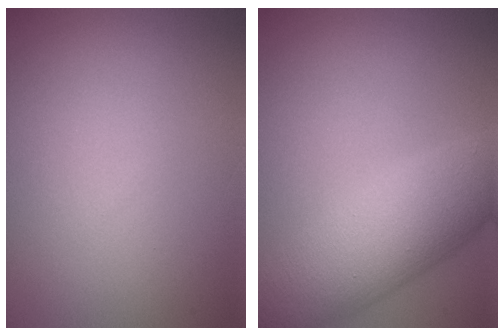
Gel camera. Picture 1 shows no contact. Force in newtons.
{"total": 7.6, "press": 7.6, "slide": 0.2}